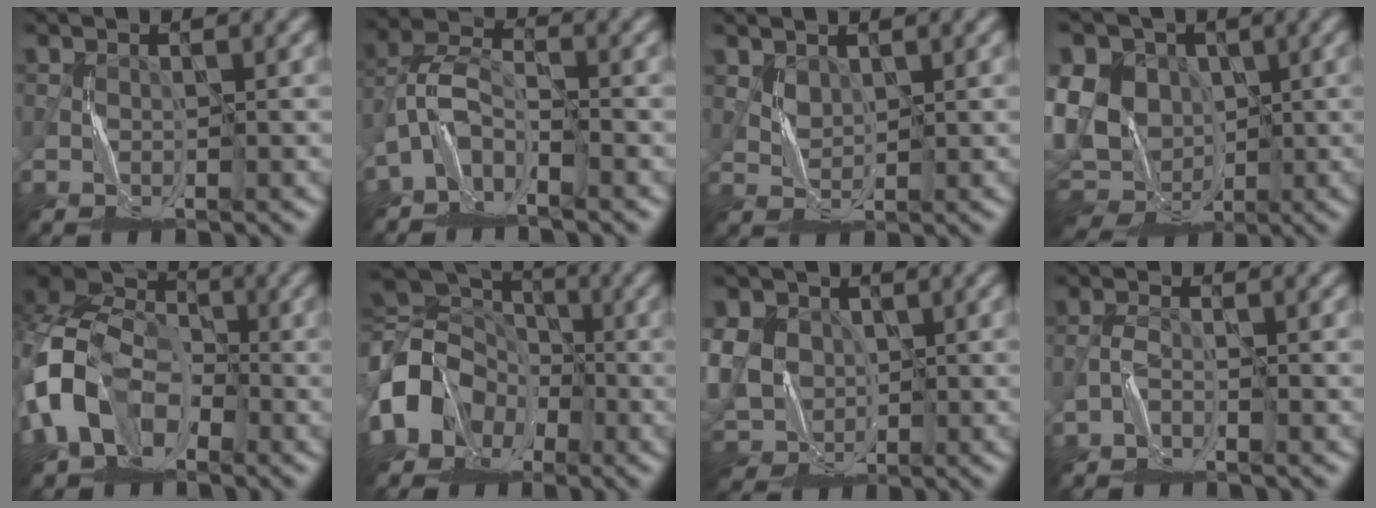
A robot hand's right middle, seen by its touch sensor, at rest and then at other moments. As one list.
[{"total": 4.0, "force": [-3.1, 1.5, 2.0], "torque": [-0.042, 0.010, -0.073]}, {"total": 1.3, "force": [1.0, 0.8, 0.4], "torque": [-0.011, -0.002, 0.026]}, {"total": 12.3, "force": [0.5, 10.2, 6.9], "torque": [-0.133, 0.003, -0.009]}, {"total": 11.4, "force": [-4.2, 8.1, 6.9], "torque": [-0.151, -0.013, -0.092]}, {"total": 12.0, "force": [-3.9, 9.9, 5.6], "torque": [-0.110, -0.003, -0.103]}, {"total": 8.1, "force": [1.2, 6.8, 4.2], "torque": [-0.104, 0.022, 0.004]}, {"total": 1.4, "force": [-1.4, -0.1, 0.1], "torque": [-0.006, 0.006, -0.034]}]